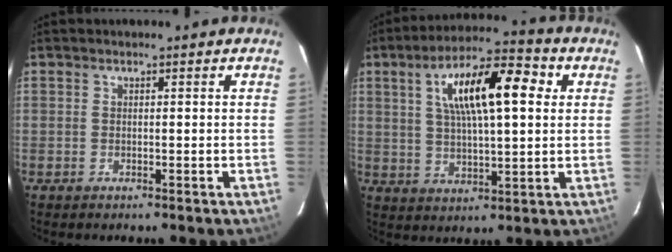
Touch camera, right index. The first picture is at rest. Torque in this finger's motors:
{"motor_torque": [0.56, 0.16, 0.69, 0.21]}